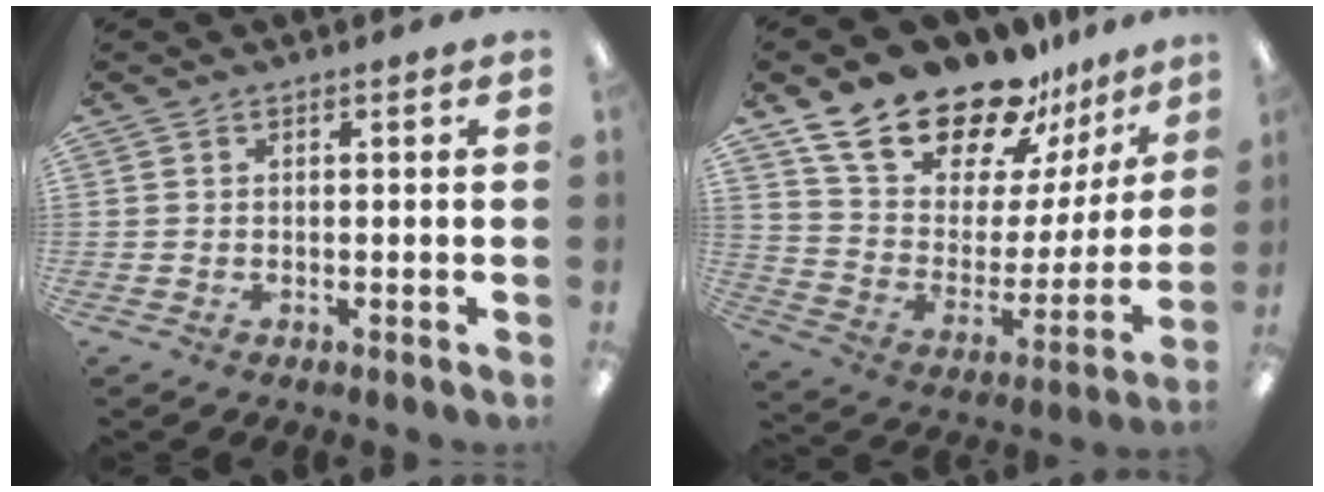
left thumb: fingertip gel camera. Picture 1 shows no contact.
{"total": 21.7, "force": [17.9, 9.2, 8.1], "torque": [-0.145, -0.128, 0.319]}